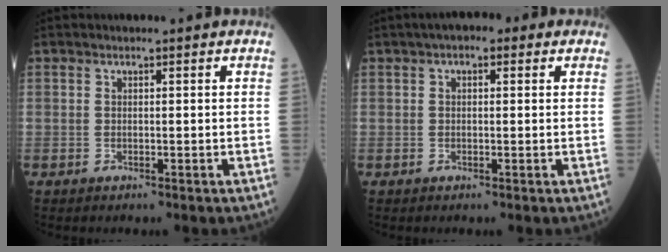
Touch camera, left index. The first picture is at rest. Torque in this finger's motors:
{"motor_torque": [-0.03, -0.04, -0.20, 0.00]}